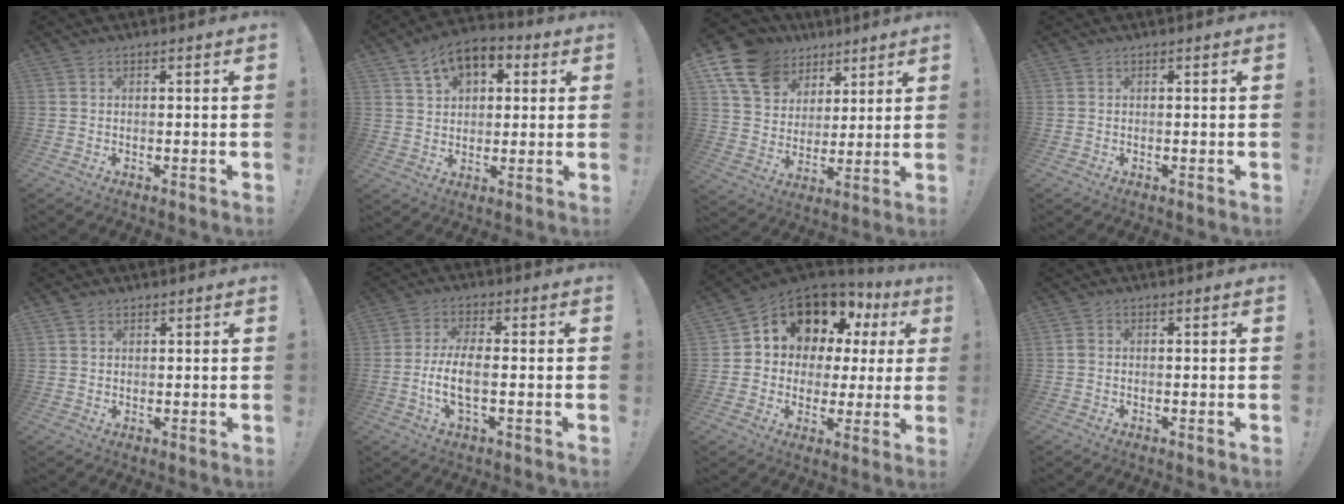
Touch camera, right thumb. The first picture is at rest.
{"total": 10.1, "force": [4.9, 6.8, 5.6], "torque": [-0.090, -0.014, 0.094]}
{"total": 16.0, "force": [9.2, 11.4, 6.4], "torque": [-0.106, -0.052, 0.181]}
{"total": 0.0}
{"total": 2.1, "force": [1.4, 1.6, 0.3], "torque": [0.009, -0.011, 0.023]}
{"total": 8.3, "force": [-1.6, 2.4, 7.8], "torque": [-0.163, -0.002, -0.030]}
{"total": 11.8, "force": [6.9, 7.9, 5.3], "torque": [-0.097, -0.056, 0.136]}
{"total": 1.0, "force": [-0.1, 0.6, 0.8], "torque": [-0.015, 0.004, -0.002]}